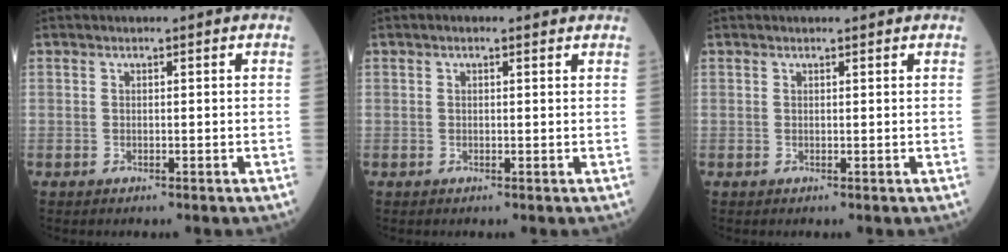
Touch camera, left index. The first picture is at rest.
{"total": 1.5, "force": [1.1, 0.5, 0.9], "torque": [-0.017, 0.013, 0.011]}
{"total": 0.9, "force": [0.9, 0.0, 0.2], "torque": [-0.008, 0.000, 0.012]}